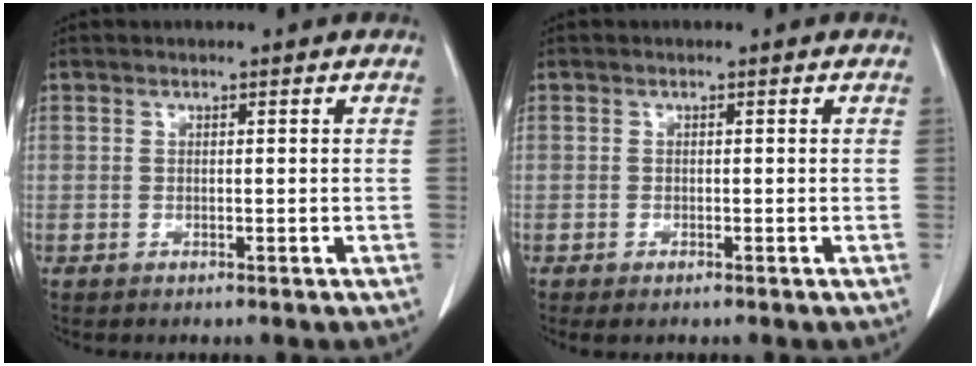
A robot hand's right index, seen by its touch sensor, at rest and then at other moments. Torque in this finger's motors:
{"motor_torque": [0.15, 0.02, -0.01, 0.01]}